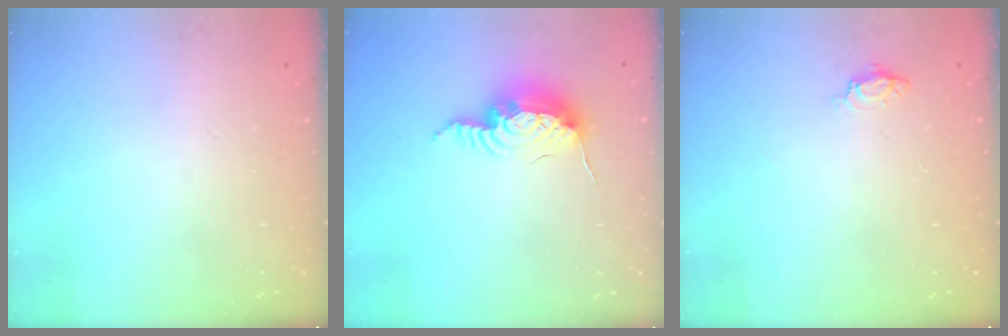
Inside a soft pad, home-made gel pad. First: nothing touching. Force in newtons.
{"total": 14.2, "press": 14.2, "slide": 0.9}
{"total": 3.6, "press": 3.6, "slide": 0.4}